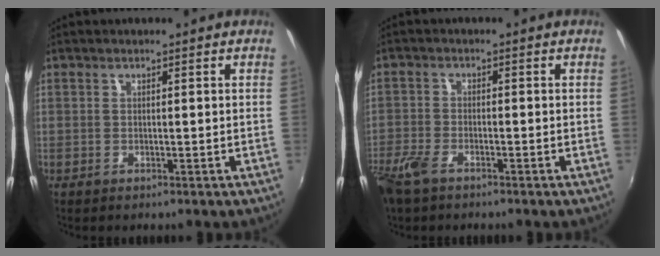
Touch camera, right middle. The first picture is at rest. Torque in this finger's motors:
{"motor_torque": [0.66, -0.72, 0.37, 0.08]}